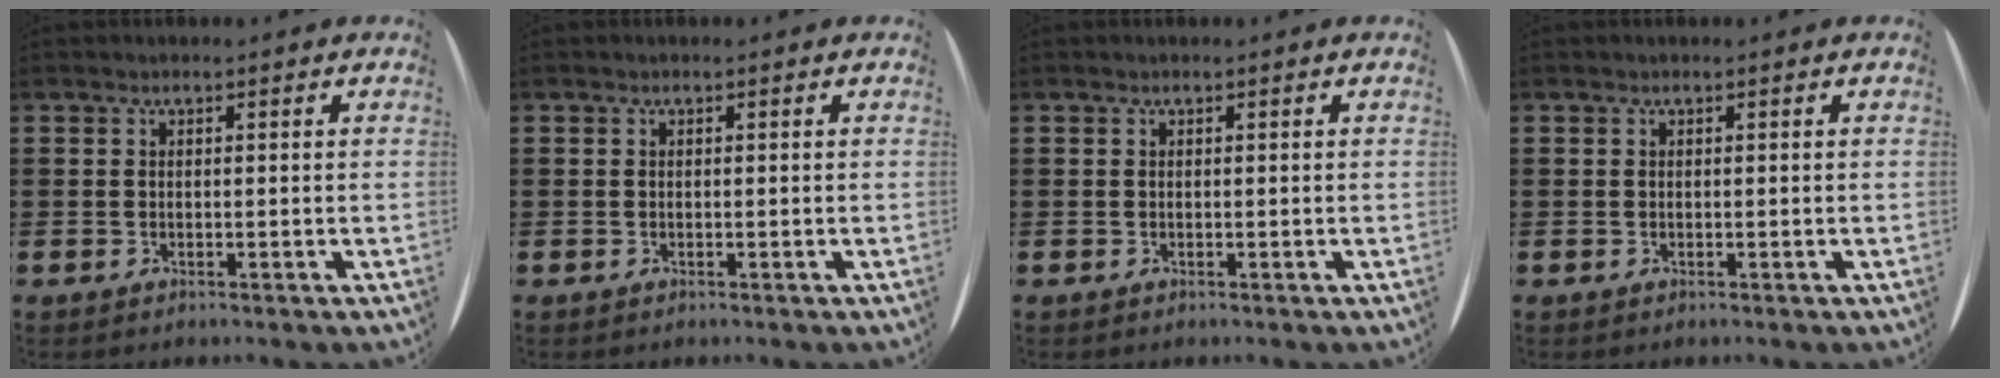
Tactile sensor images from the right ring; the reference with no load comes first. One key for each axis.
{"total": 0.0}
{"total": 0.0}
{"total": 0.0}